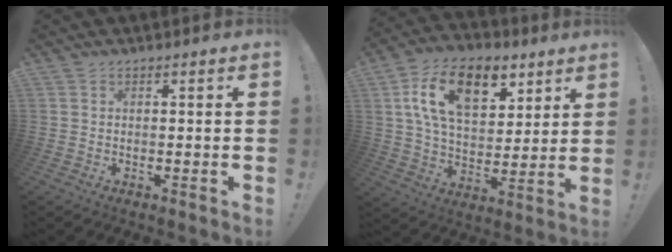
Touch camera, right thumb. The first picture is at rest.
{"total": 19.3, "force": [8.4, 11.5, 13.0], "torque": [-0.204, -0.022, 0.151]}